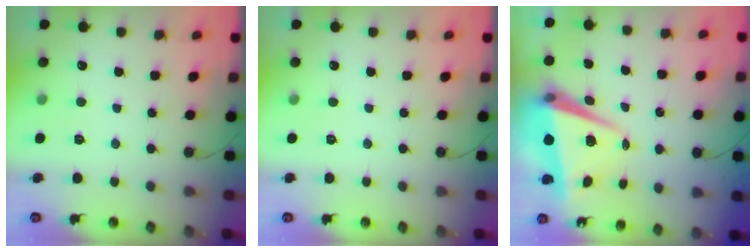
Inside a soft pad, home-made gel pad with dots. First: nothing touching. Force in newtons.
{"total": 0.0}
{"total": 6.8, "press": 6.6, "slide": 1.8}